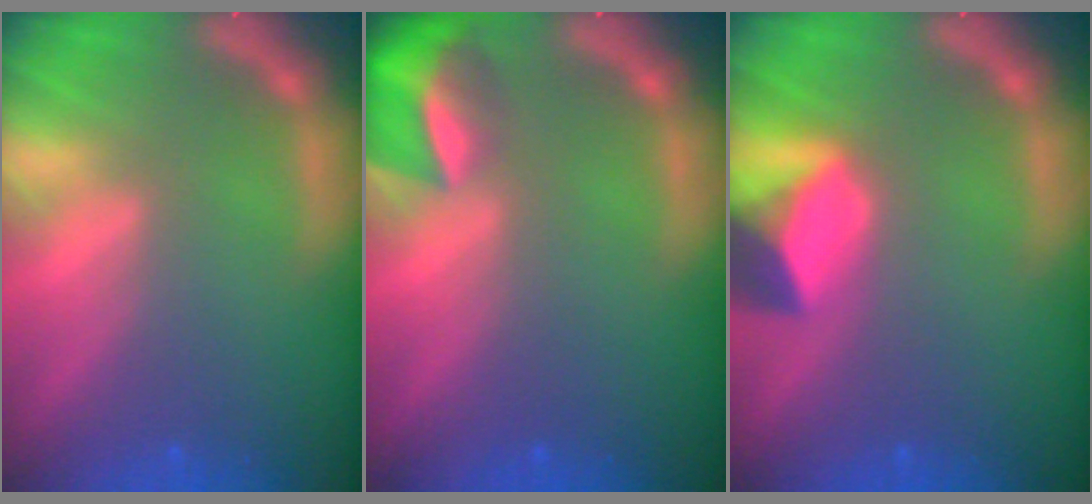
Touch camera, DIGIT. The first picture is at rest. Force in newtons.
{"total": 5.5}
{"total": 5.4}